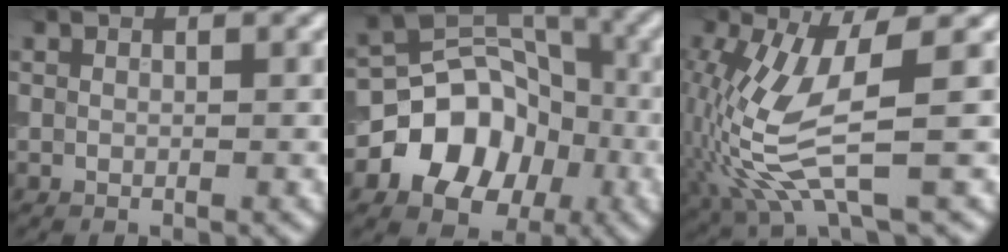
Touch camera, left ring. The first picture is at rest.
{"total": 8.5, "force": [-2.8, 6.7, 4.5], "torque": [-0.058, 0.000, -0.059]}
{"total": 9.0, "force": [-1.0, 2.5, 8.5], "torque": [-0.207, -0.008, -0.019]}